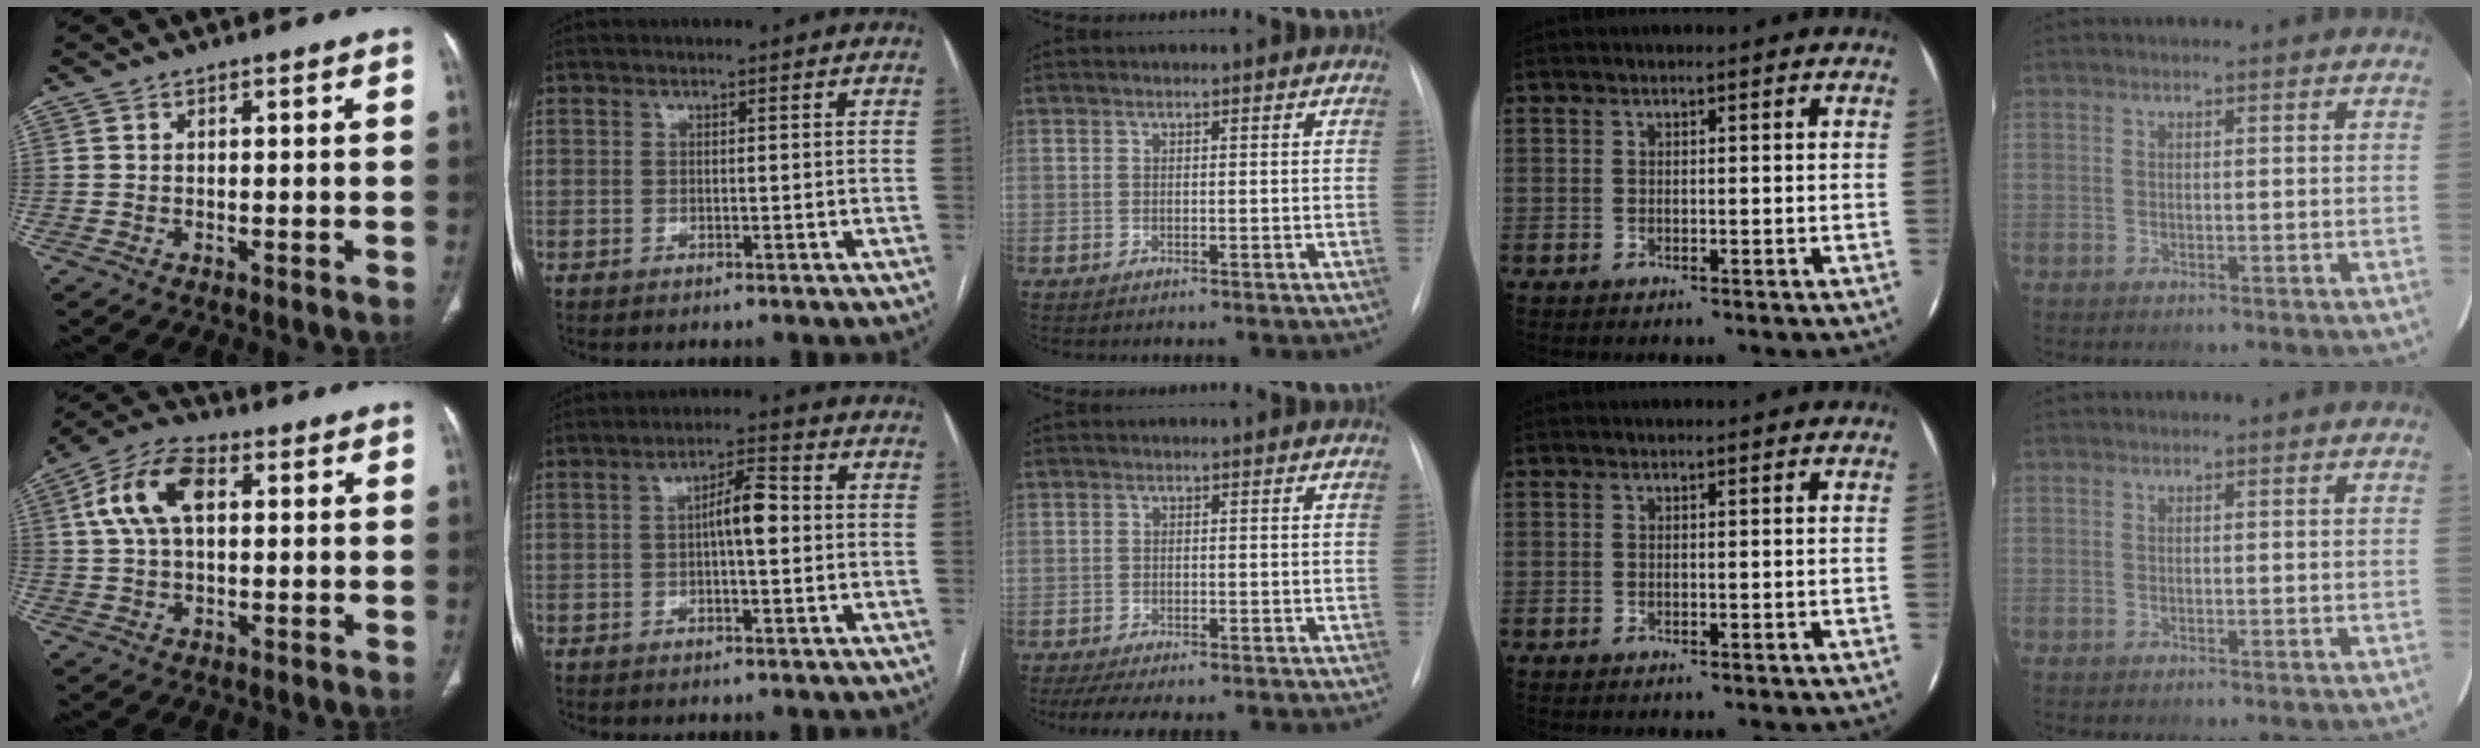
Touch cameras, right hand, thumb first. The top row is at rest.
{"thumb": {"total": 11.2, "force": [2.6, 6.4, 8.8], "torque": [-0.174, 0.024, 0.045]}, "index": {"total": 5.1, "force": [0.0, 1.2, 5.0], "torque": [-0.084, 0.016, -0.002]}, "middle": {"total": 7.2, "force": [-5.6, 2.6, 3.7], "torque": [-0.052, -0.006, -0.080]}}